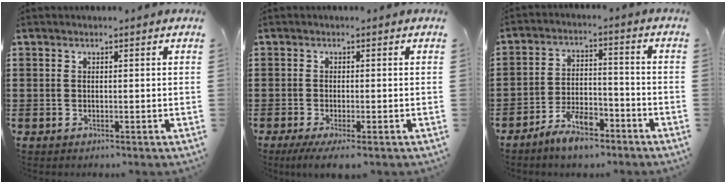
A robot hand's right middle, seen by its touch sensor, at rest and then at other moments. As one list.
[{"total": 1.7, "force": [-1.1, 0.0, 1.3], "torque": [-0.028, -0.005, -0.022]}, {"total": 6.9, "force": [-5.7, 2.0, 3.3], "torque": [-0.064, 0.007, -0.107]}]